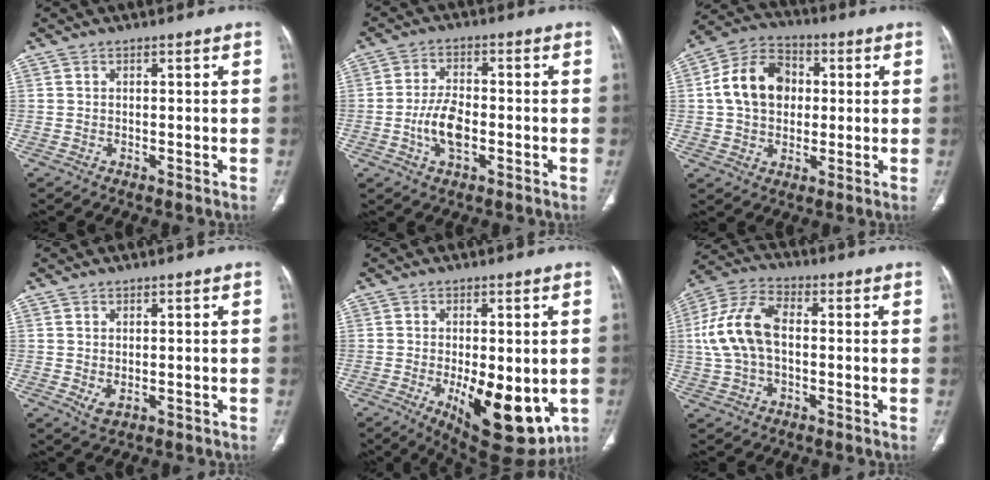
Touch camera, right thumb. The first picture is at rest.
{"total": 7.0, "force": [-1.8, 3.5, 5.8], "torque": [-0.111, 0.012, -0.034]}
{"total": 13.6, "force": [1.4, 10.3, 8.8], "torque": [-0.134, 0.021, 0.017]}
{"total": 2.5, "force": [-0.5, 1.4, 2.0], "torque": [-0.034, 0.001, 0.002]}
{"total": 16.6, "force": [-4.3, 7.2, 14.3], "torque": [-0.177, -0.017, -0.040]}
{"total": 12.6, "force": [0.3, 7.5, 10.1], "torque": [-0.210, 0.031, 0.000]}